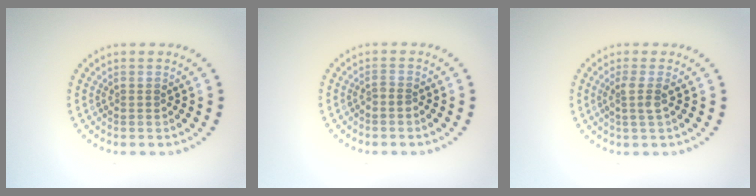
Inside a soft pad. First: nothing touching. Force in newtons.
{"total": 0.6, "press": 0.3, "slide": 0.6}
{"total": 1.7, "press": 1.3, "slide": 1.1}